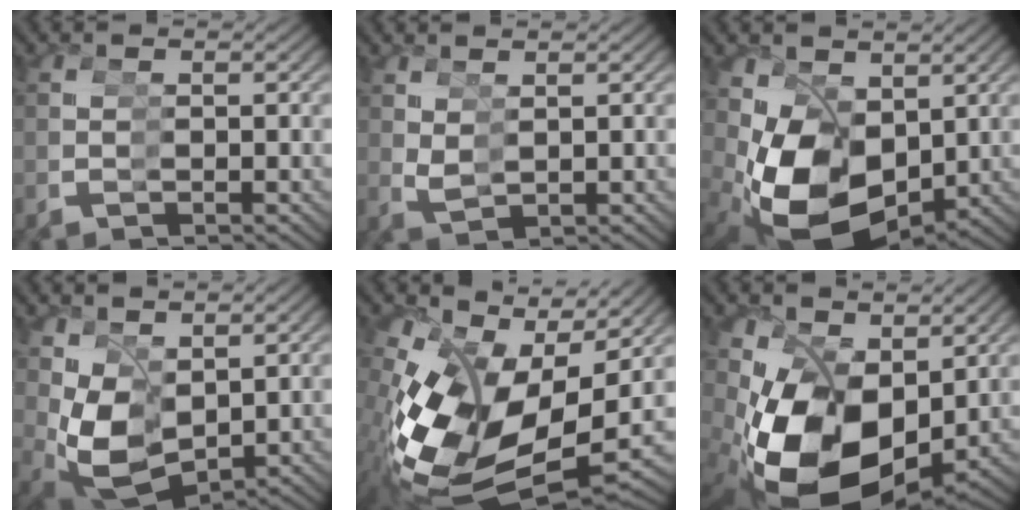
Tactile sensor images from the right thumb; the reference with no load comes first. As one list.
[{"total": 2.0, "force": [1.1, 1.3, 1.1], "torque": [-0.021, -0.001, 0.026]}, {"total": 11.4, "force": [-1.5, 8.1, 7.9], "torque": [-0.188, -0.046, 0.004]}, {"total": 7.8, "force": [-0.3, 6.1, 4.9], "torque": [-0.134, -0.035, 0.015]}, {"total": 11.4, "force": [-0.3, 7.2, 8.8], "torque": [-0.225, -0.033, 0.022]}, {"total": 13.1, "force": [-1.5, 8.9, 9.5], "torque": [-0.211, -0.048, 0.007]}]